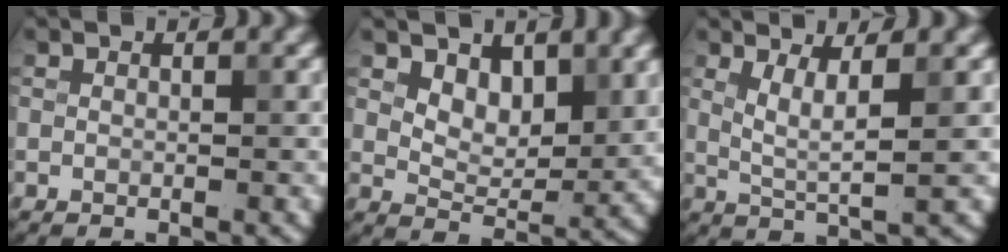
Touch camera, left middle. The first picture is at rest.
{"total": 4.1, "force": [2.4, 2.2, 2.5], "torque": [-0.045, -0.017, 0.038]}
{"total": 3.0, "force": [0.9, 0.5, 2.8], "torque": [-0.059, -0.006, 0.023]}